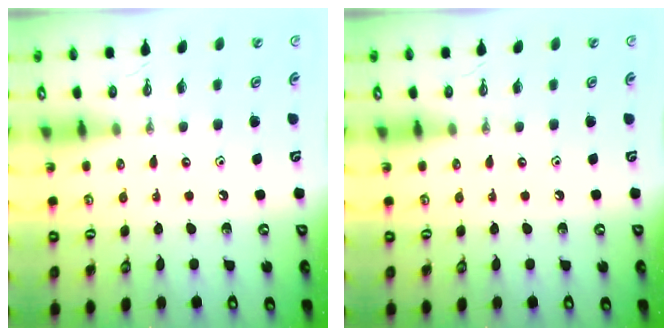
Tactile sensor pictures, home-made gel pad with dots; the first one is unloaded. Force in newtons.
{"total": 0.0}